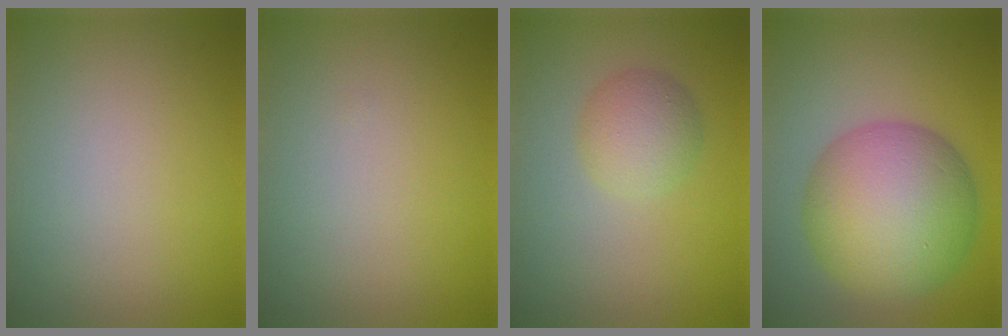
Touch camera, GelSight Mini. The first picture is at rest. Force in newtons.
{"total": 0.0}
{"total": 3.0, "press": 3.0, "slide": 0.0}
{"total": 11.7, "press": 11.7, "slide": 0.1}